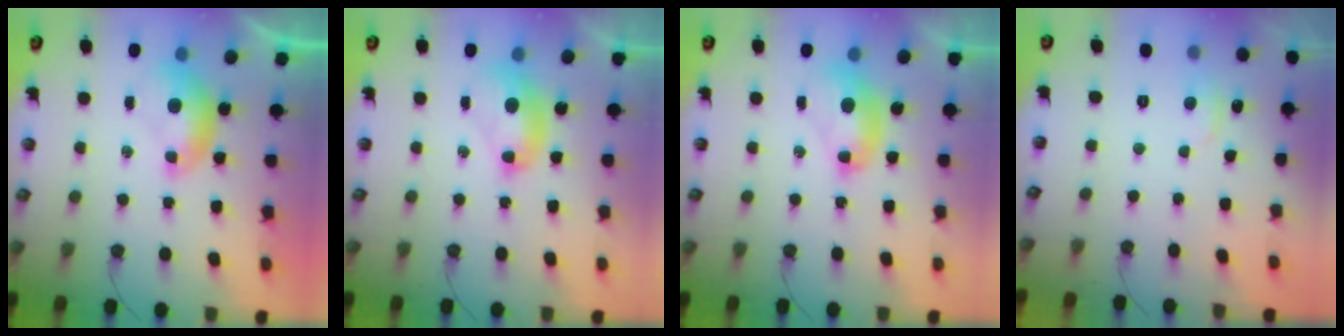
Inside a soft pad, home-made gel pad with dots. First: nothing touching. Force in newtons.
{"total": 2.7, "press": 2.7, "slide": 0.1}
{"total": 2.6, "press": 2.6, "slide": 0.1}
{"total": 2.3, "press": 2.3, "slide": 0.6}